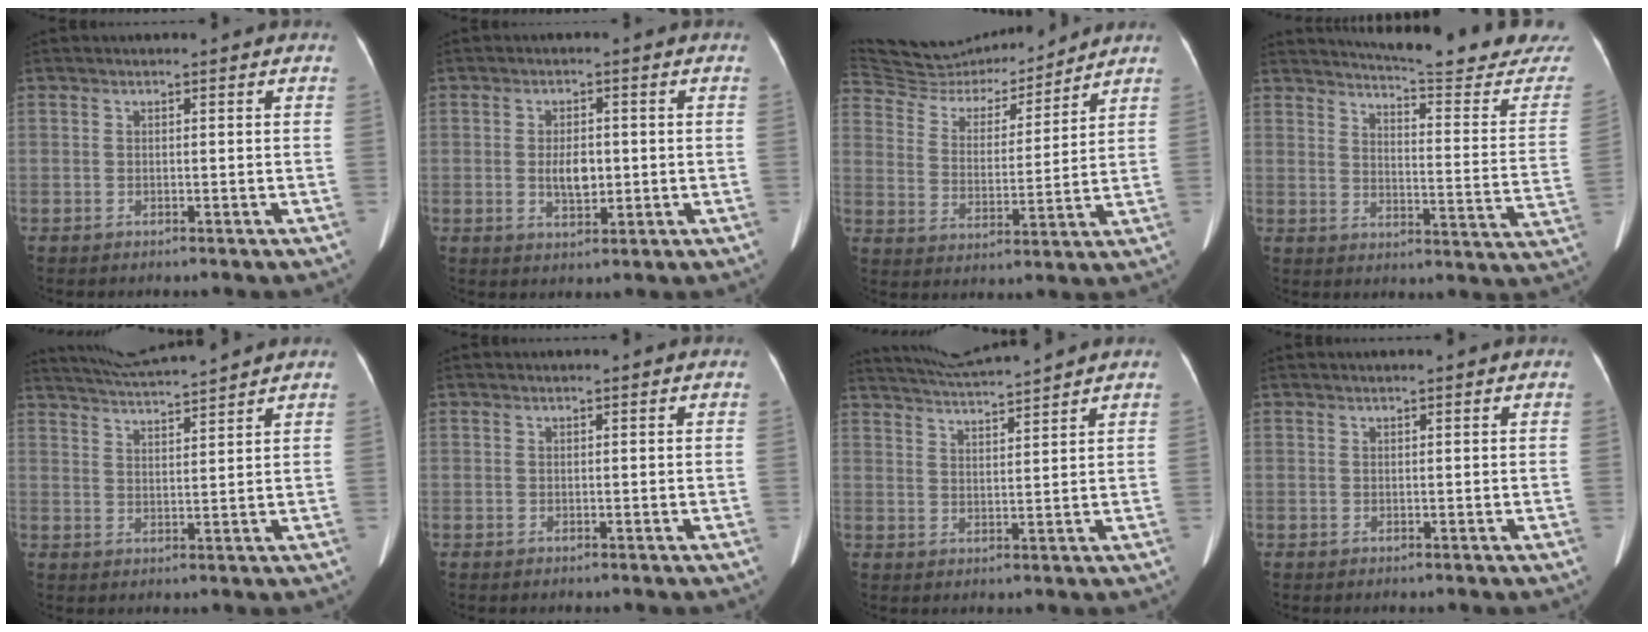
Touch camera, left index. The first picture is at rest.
{"total": 3.8, "force": [-0.5, 1.9, 3.3], "torque": [-0.060, -0.008, -0.005]}
{"total": 16.9, "force": [16.0, 4.4, 3.1], "torque": [-0.076, -0.003, 0.272]}
{"total": 21.7, "force": [20.8, 0.5, 6.0], "torque": [-0.085, -0.129, 0.237]}
{"total": 9.0, "force": [8.5, -1.2, 2.7], "torque": [-0.060, 0.010, 0.137]}
{"total": 0.0}
{"total": 8.0, "force": [7.6, -1.6, 2.2], "torque": [-0.053, 0.005, 0.128]}
{"total": 1.2, "force": [1.0, 0.1, 0.6], "torque": [-0.008, 0.013, 0.015]}